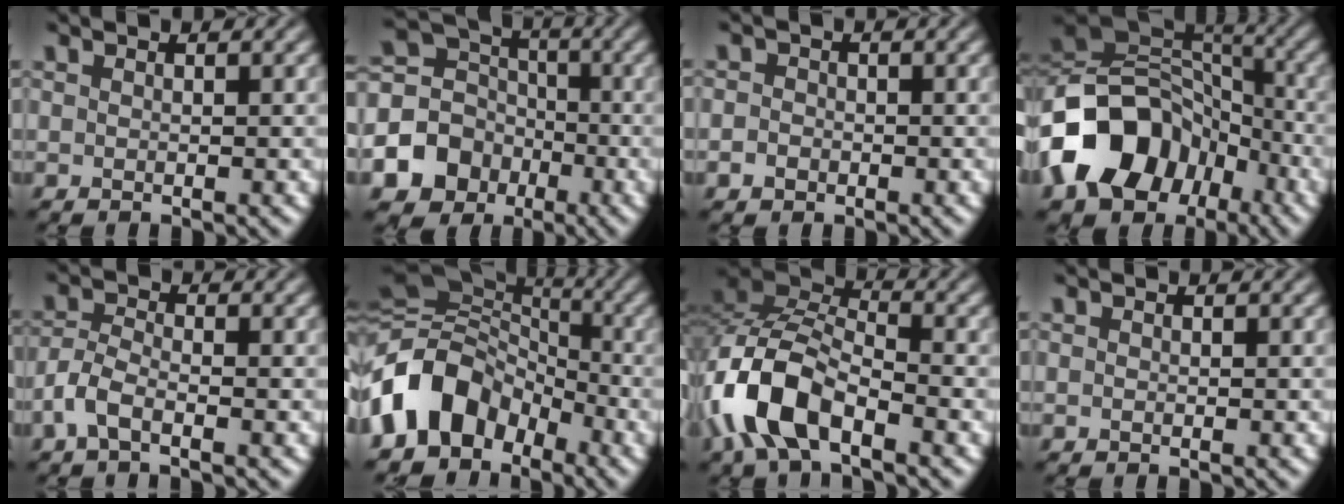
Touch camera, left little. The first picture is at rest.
{"total": 8.8, "force": [-3.2, 7.6, 3.0], "torque": [-0.071, -0.005, -0.078]}
{"total": 1.5, "force": [-0.5, 1.3, 0.5], "torque": [0.002, 0.000, -0.015]}
{"total": 14.5, "force": [-6.6, 10.7, 7.3], "torque": [-0.151, 0.006, -0.128]}
{"total": 2.6, "force": [-1.5, 1.1, 1.9], "torque": [-0.045, 0.004, -0.042]}
{"total": 9.6, "force": [-4.1, 7.2, 4.9], "torque": [-0.083, 0.017, -0.098]}
{"total": 8.9, "force": [-4.5, 4.3, 6.3], "torque": [-0.132, 0.009, -0.100]}
{"total": 0.0}